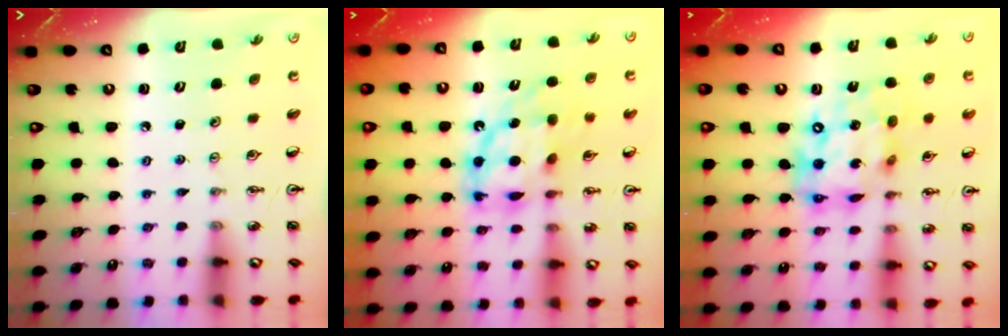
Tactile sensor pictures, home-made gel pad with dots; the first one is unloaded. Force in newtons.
{"total": 13.8, "press": 13.7, "slide": 1.1}
{"total": 16.4, "press": 16.4, "slide": 0.9}